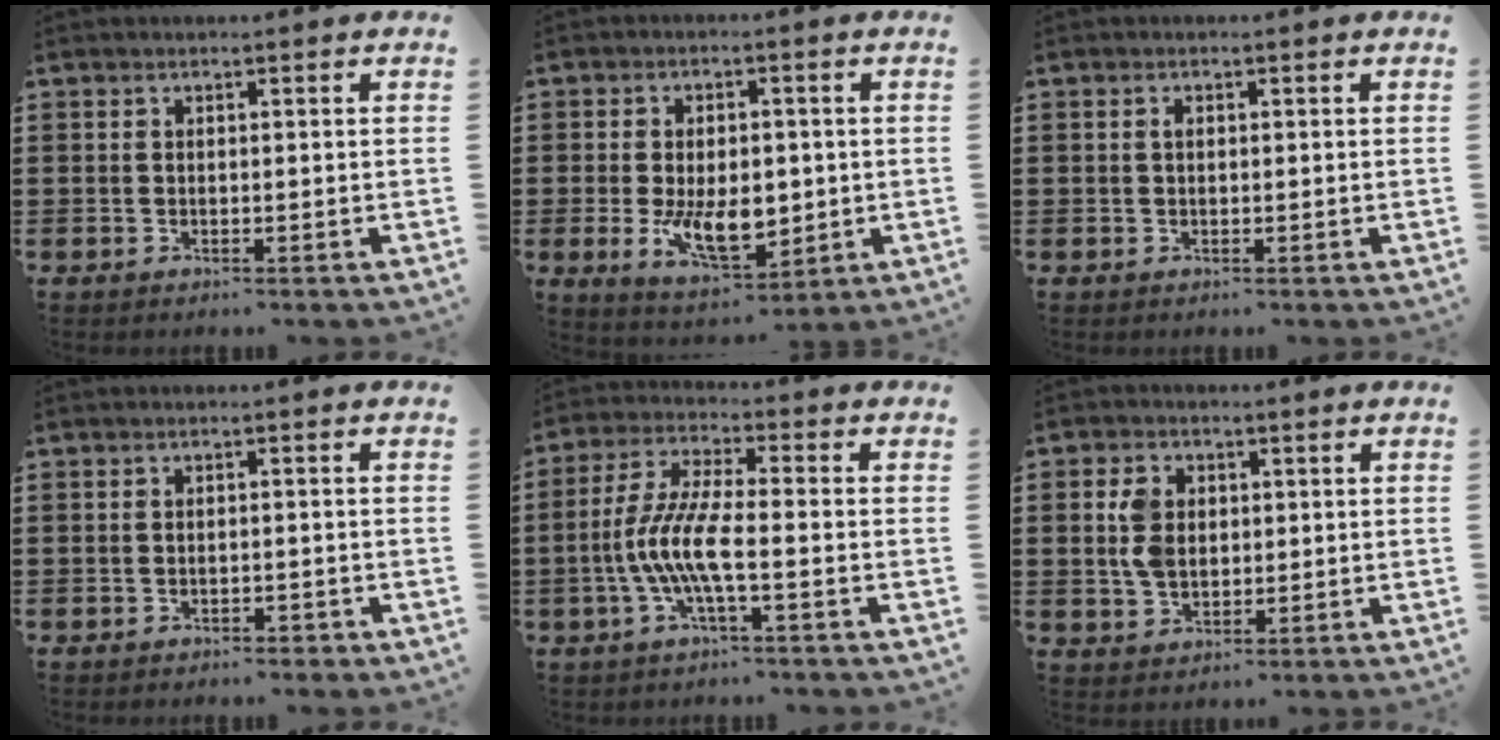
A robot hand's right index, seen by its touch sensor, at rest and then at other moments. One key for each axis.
{"total": 9.2, "fx": -1.1, "fy": 5.4, "fz": 7.4, "tx": -0.123, "ty": -0.002, "tz": -0.019}
{"total": 0.8, "fx": 0.1, "fy": 0.5, "fz": 0.6, "tx": -0.013, "ty": 0.002, "tz": 0.002}
{"total": 1.0, "fx": -0.9, "fy": 0.3, "fz": 0.3, "tx": -0.011, "ty": -0.002, "tz": -0.018}
{"total": 7.9, "fx": -2.5, "fy": 1.6, "fz": 7.4, "tx": -0.174, "ty": -0.015, "tz": -0.058}
{"total": 4.9, "fx": 0.7, "fy": 3.5, "fz": 3.3, "tx": -0.090, "ty": 0.007, "tz": 0.007}